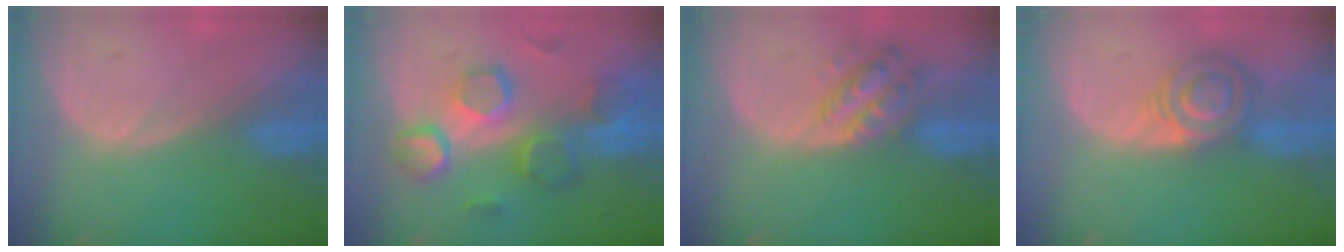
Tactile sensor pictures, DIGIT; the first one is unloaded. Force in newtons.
{"total": 10.4, "press": 9.3, "slide": 4.6}
{"total": 6.2, "press": 5.6, "slide": 2.6}
{"total": 6.2, "press": 6.1, "slide": 1.2}